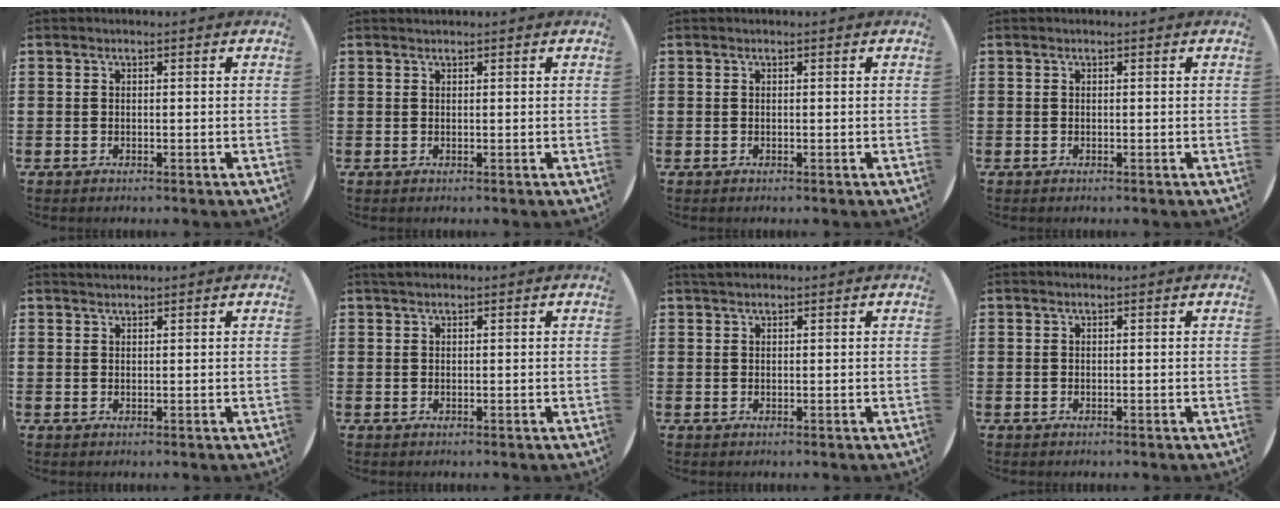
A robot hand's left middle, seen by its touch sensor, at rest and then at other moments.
{"total": 0.0}
{"total": 0.0}
{"total": 0.0}
{"total": 0.7, "force": [0.7, -0.1, 0.0], "torque": [-0.001, 0.000, 0.015]}
{"total": 0.5, "force": [0.5, 0.2, 0.1], "torque": [-0.003, 0.002, 0.010]}
{"total": 0.7, "force": [0.7, 0.2, 0.1], "torque": [0.004, -0.001, 0.012]}
{"total": 0.0}